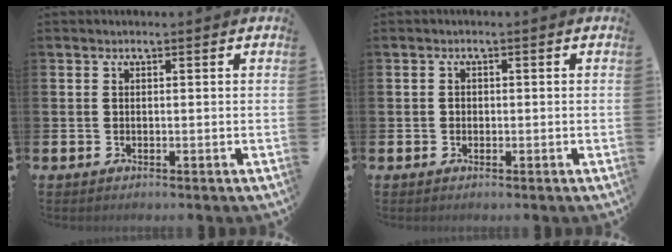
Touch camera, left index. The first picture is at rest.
{"total": 0.7, "force": [-0.2, 0.6, 0.2], "torque": [-0.004, 0.005, -0.005]}